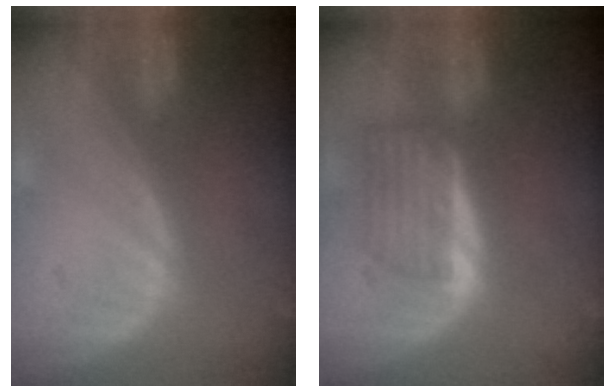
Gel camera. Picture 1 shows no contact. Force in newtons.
{"total": 5.6, "press": 5.5, "slide": 1.4}